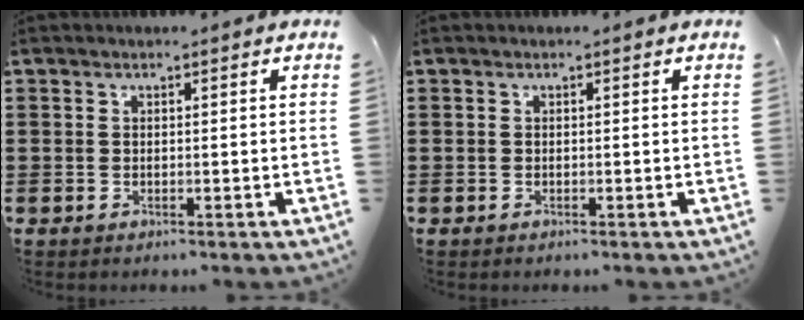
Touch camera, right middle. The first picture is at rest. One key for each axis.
{"total": 0.0}